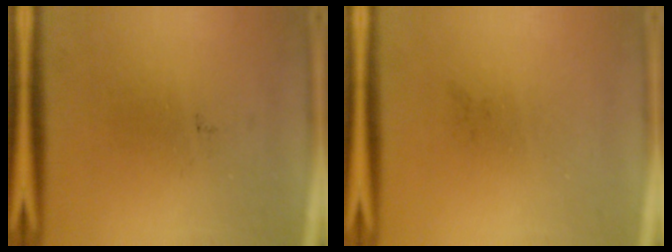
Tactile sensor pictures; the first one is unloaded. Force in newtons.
{"total": 0.0}